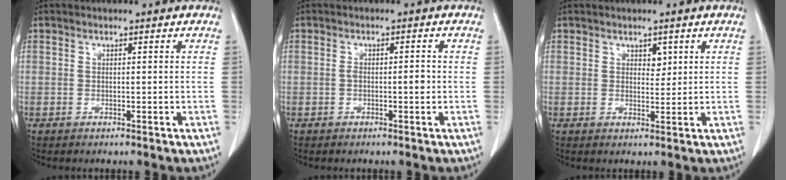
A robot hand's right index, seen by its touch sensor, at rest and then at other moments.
{"total": 1.9, "force": [-0.4, 0.5, 1.8], "torque": [-0.028, 0.002, -0.006]}
{"total": 1.8, "force": [0.9, 1.1, 1.1], "torque": [-0.012, -0.004, 0.015]}